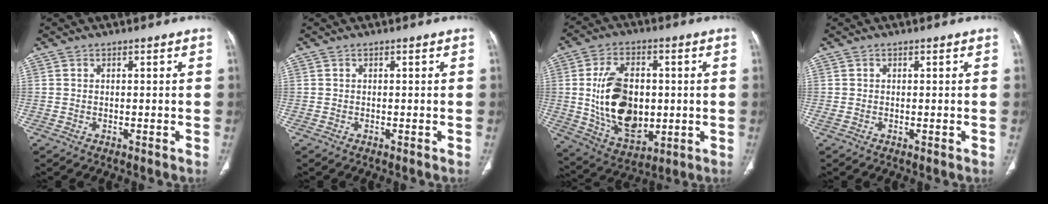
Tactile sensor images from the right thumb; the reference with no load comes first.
{"total": 0.0}
{"total": 17.5, "force": [0.1, 11.1, 13.6], "torque": [-0.212, -0.006, 0.020]}
{"total": 0.6, "force": [0.0, 0.2, 0.5], "torque": [-0.015, -0.004, 0.002]}